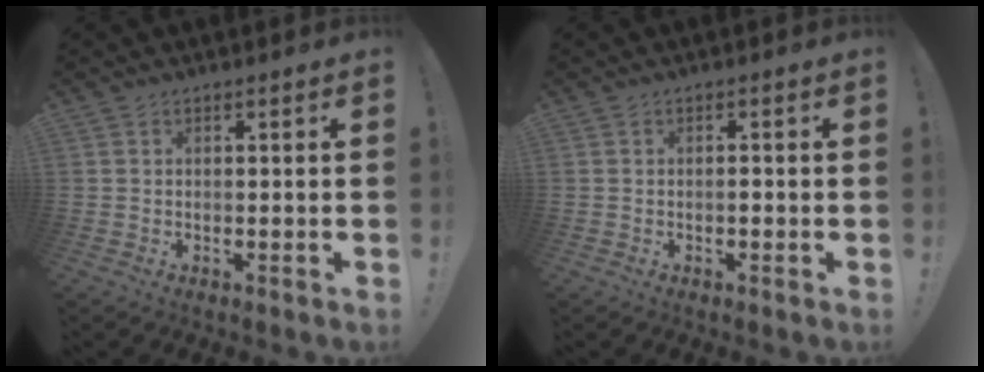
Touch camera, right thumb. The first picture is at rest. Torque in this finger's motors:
{"motor_torque": [2.96, 2.04, 0.81, -0.76, 0.63]}